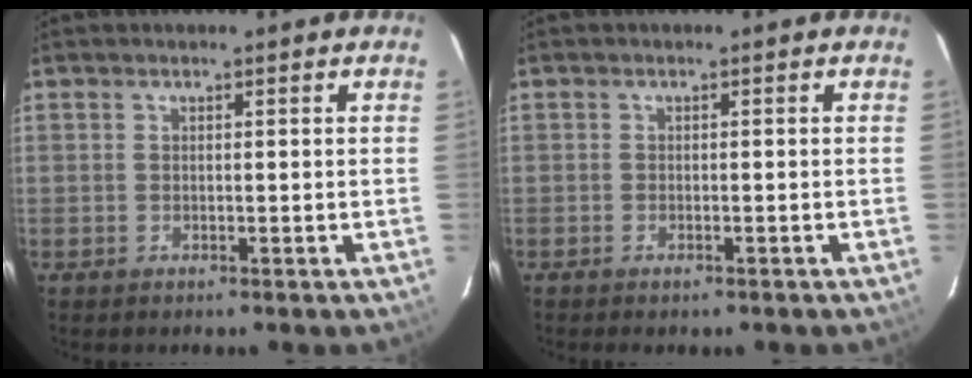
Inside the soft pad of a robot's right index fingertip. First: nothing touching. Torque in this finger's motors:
{"motor_torque": [0.42, -0.77, 0.27, 0.05]}